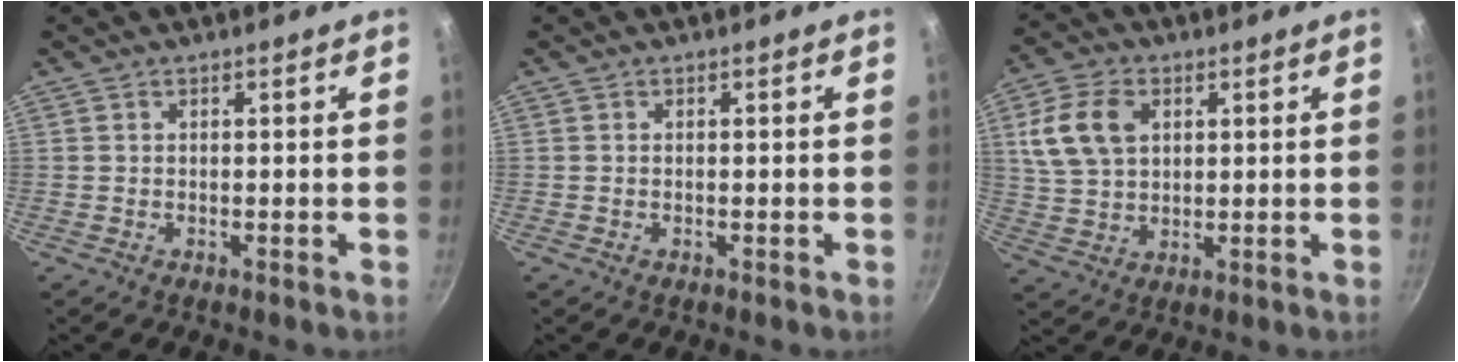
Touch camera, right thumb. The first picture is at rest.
{"total": 0.0}
{"total": 10.8, "force": [3.2, 7.4, 7.2], "torque": [-0.123, 0.003, 0.062]}